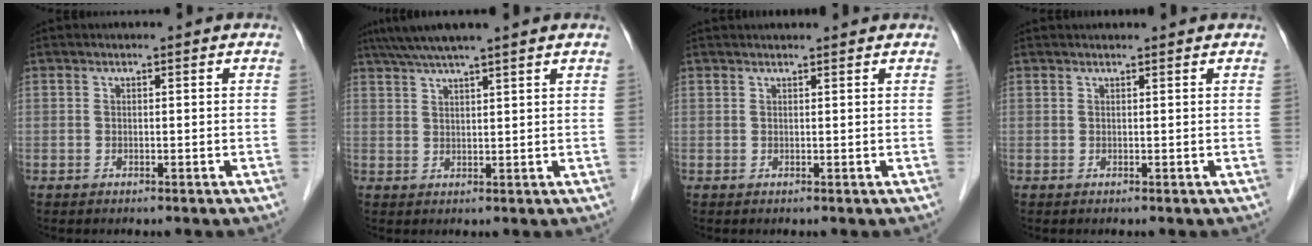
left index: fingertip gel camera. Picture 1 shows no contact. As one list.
[{"total": 7.0, "force": [5.7, -1.1, 3.9], "torque": [-0.065, 0.029, 0.094]}, {"total": 4.5, "force": [4.3, 0.1, 1.2], "torque": [-0.012, 0.029, 0.051]}, {"total": 2.8, "force": [2.7, 0.1, 0.7], "torque": [-0.009, 0.024, 0.035]}]